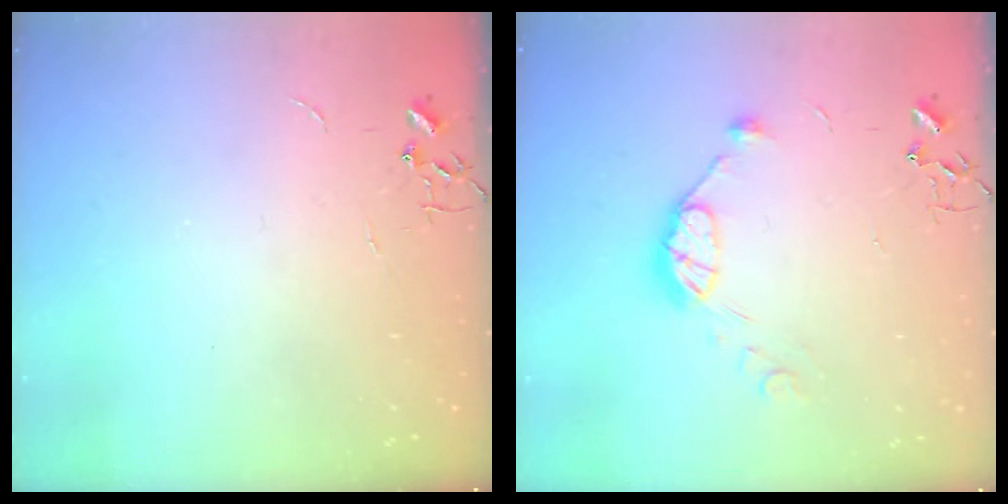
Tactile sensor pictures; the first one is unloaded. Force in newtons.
{"total": 9.0, "press": 9.0, "slide": 0.3}